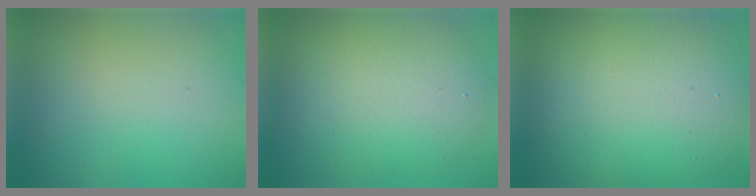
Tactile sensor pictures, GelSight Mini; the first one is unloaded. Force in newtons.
{"total": 7.3, "press": 7.3, "slide": 0.7}
{"total": 13.0, "press": 12.9, "slide": 1.0}